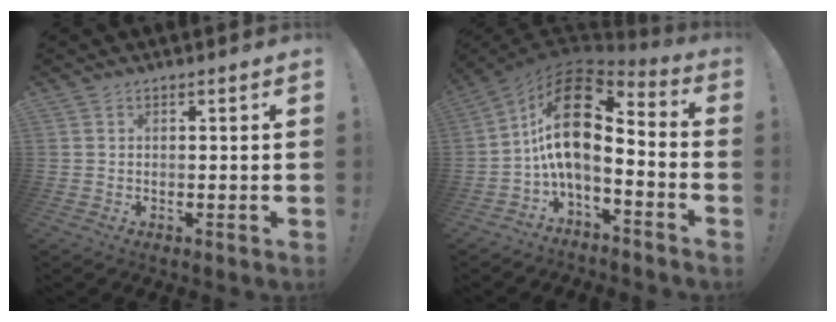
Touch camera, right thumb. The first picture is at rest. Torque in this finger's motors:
{"motor_torque": [2.75, 2.27, 1.64, -1.13, 0.22]}